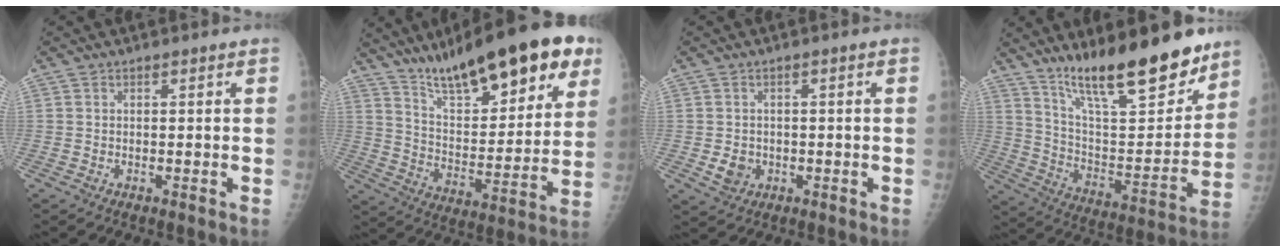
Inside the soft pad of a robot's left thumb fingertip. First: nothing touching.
{"total": 25.5, "force": [16.2, 7.7, 18.1], "torque": [-0.239, -0.051, 0.260]}
{"total": 3.4, "force": [-0.8, 2.9, 1.6], "torque": [-0.017, 0.002, -0.006]}
{"total": 22.2, "force": [16.4, 5.9, 13.8], "torque": [-0.179, -0.095, 0.277]}